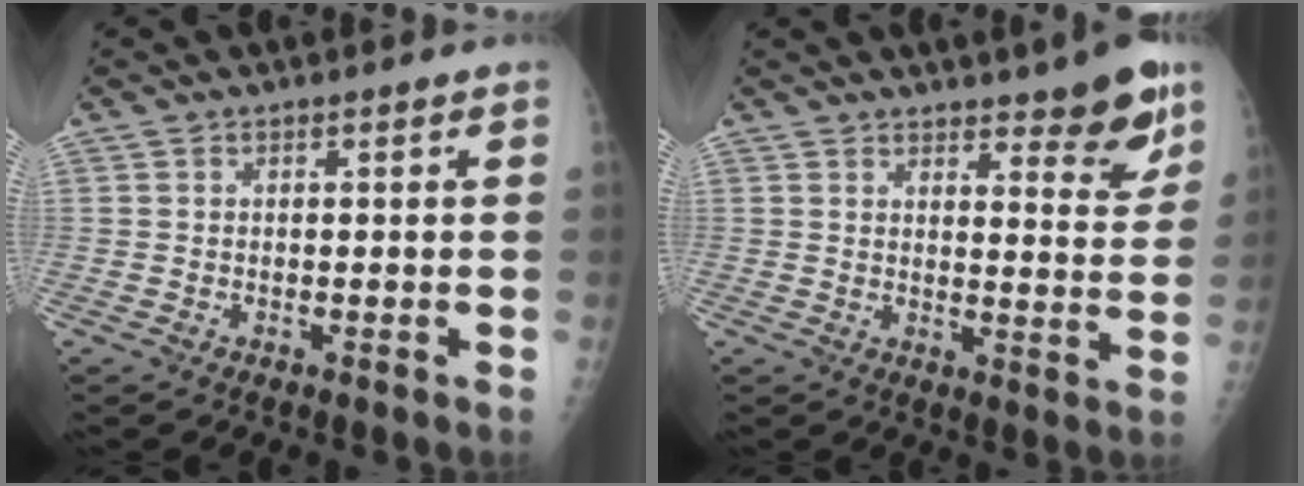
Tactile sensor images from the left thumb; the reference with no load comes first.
{"total": 9.6, "force": [6.4, 2.7, 6.6], "torque": [-0.057, -0.042, 0.087]}